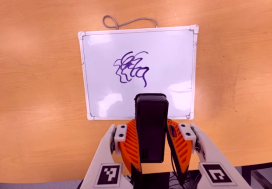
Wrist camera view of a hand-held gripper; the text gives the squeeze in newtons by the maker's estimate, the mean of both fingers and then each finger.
{"total": 4.3, "left": 2.8, "right": 5.8}